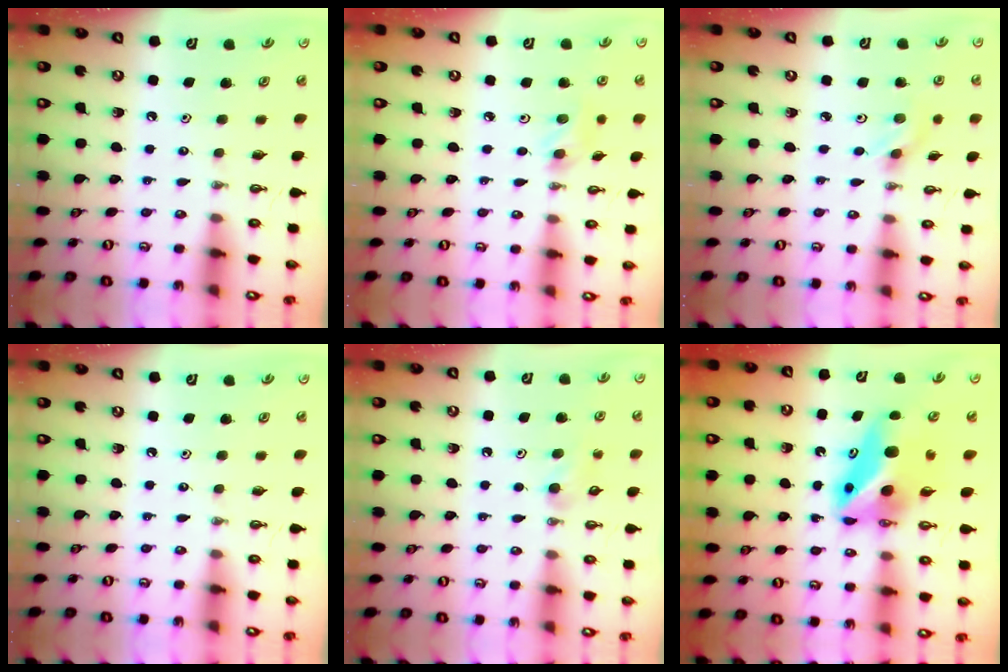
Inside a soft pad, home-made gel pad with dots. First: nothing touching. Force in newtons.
{"total": 4.9, "press": 4.8, "slide": 0.7}
{"total": 2.9, "press": 2.6, "slide": 1.4}
{"total": 0.0}
{"total": 3.6, "press": 3.4, "slide": 1.2}
{"total": 8.7, "press": 8.5, "slide": 1.8}